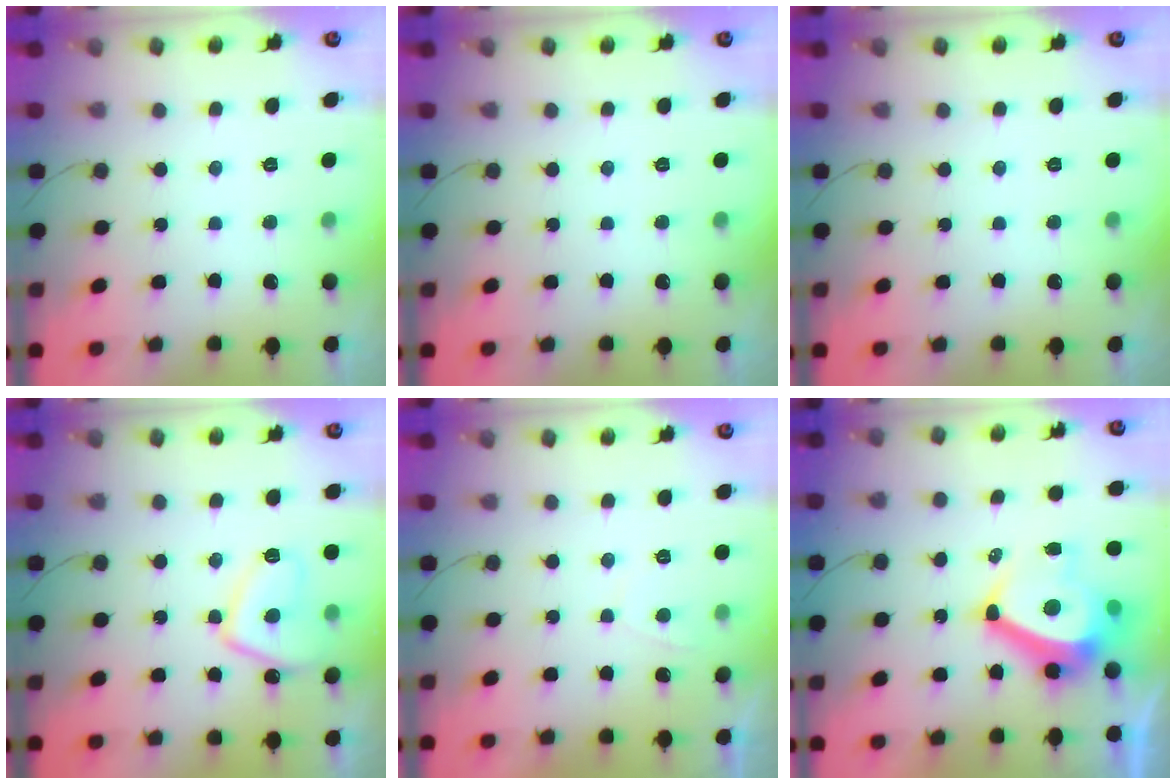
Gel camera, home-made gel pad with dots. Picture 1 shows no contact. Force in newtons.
{"total": 0.0}
{"total": 0.0}
{"total": 10.6, "press": 10.5, "slide": 1.2}
{"total": 0.5, "press": 0.2, "slide": 0.5}
{"total": 12.5, "press": 12.0, "slide": 3.5}